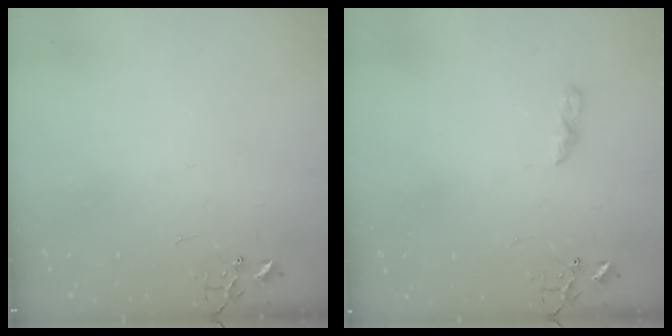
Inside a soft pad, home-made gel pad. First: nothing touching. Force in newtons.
{"total": 6.2, "press": 6.1, "slide": 0.7}